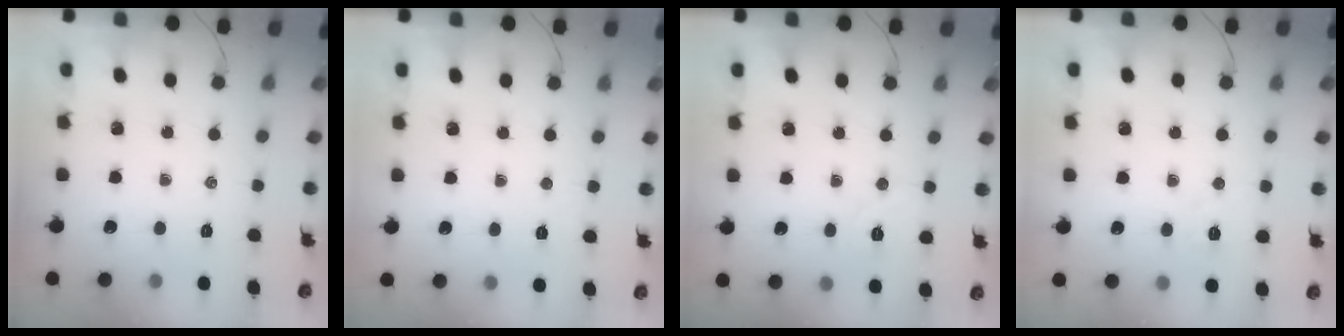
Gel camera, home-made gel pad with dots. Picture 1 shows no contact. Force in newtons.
{"total": 2.5, "press": 2.4, "slide": 0.7}
{"total": 5.0, "press": 4.9, "slide": 1.0}
{"total": 3.6, "press": 3.4, "slide": 1.2}